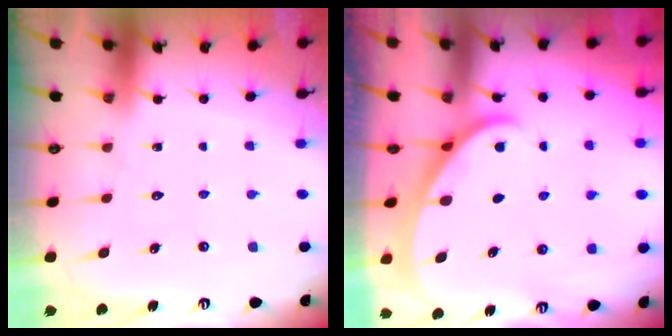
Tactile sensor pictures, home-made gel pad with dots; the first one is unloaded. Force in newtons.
{"total": 2.2, "press": 2.2, "slide": 0.1}